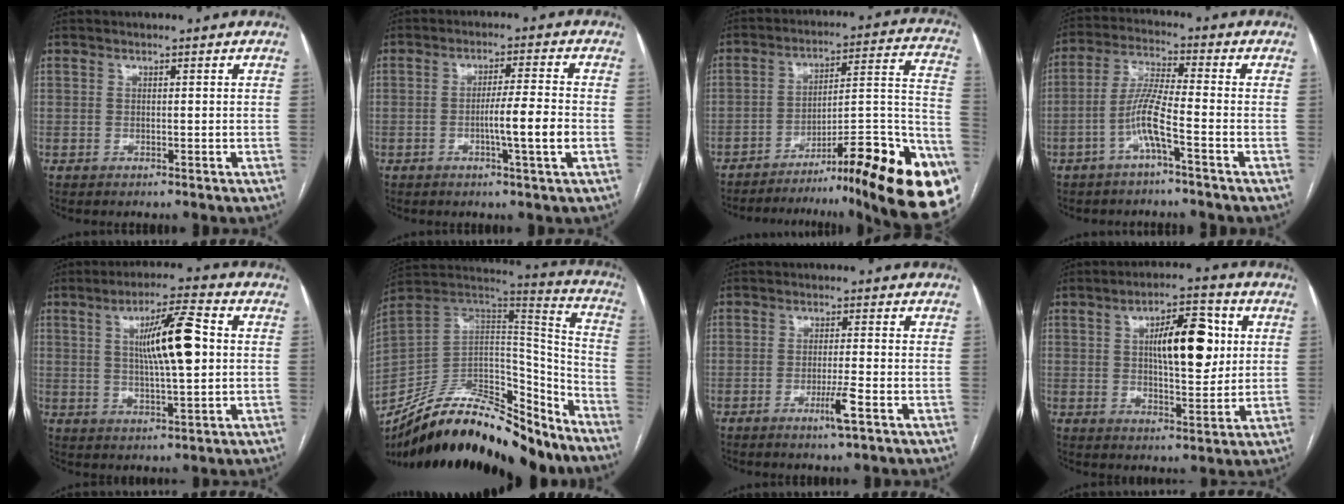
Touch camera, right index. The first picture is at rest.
{"total": 6.7, "force": [-1.7, -0.8, 6.4], "torque": [-0.103, -0.005, -0.031]}
{"total": 27.7, "force": [-18.0, 3.1, 20.8], "torque": [-0.168, 0.025, -0.249]}
{"total": 6.8, "force": [-3.0, -0.1, 6.1], "torque": [-0.127, 0.011, -0.063]}
{"total": 10.6, "force": [1.7, 1.3, 10.4], "torque": [-0.179, 0.010, 0.029]}
{"total": 29.4, "force": [-23.8, 9.9, 14.2], "torque": [-0.246, 0.000, -0.368]}
{"total": 4.2, "force": [-2.0, -0.5, 3.6], "torque": [-0.066, -0.010, -0.037]}
{"total": 11.4, "force": [2.5, 3.9, 10.4], "torque": [-0.164, 0.018, 0.041]}